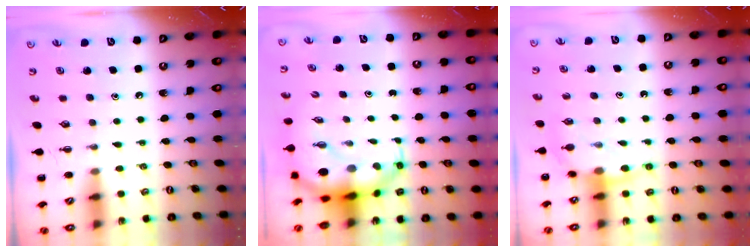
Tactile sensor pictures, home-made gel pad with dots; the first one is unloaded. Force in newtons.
{"total": 7.9, "press": 7.6, "slide": 2.1}
{"total": 8.0, "press": 7.8, "slide": 1.7}